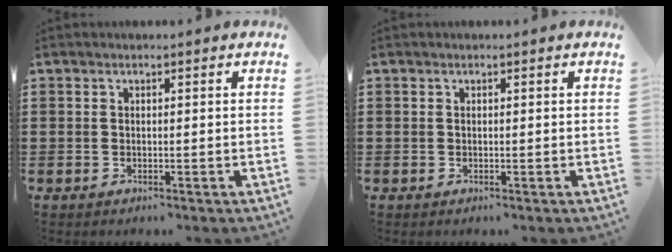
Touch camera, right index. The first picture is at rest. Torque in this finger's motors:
{"motor_torque": [0.00, 0.00, 0.00, 0.00]}